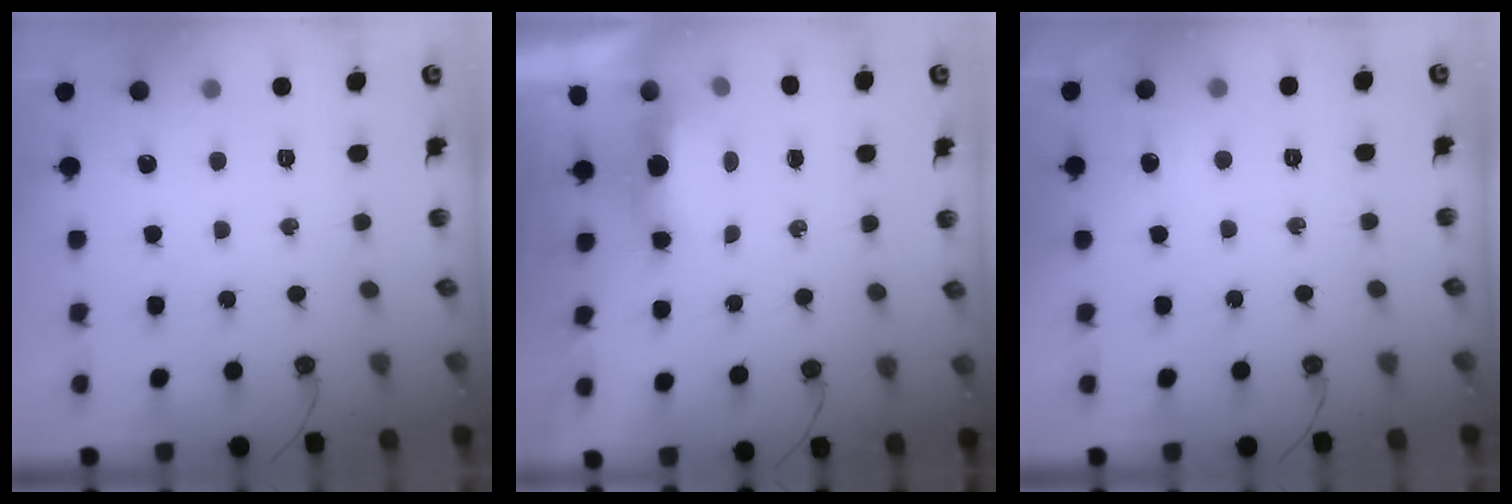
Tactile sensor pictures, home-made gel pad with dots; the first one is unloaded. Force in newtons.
{"total": 5.9, "press": 5.2, "slide": 2.7}
{"total": 3.5, "press": 3.4, "slide": 0.8}